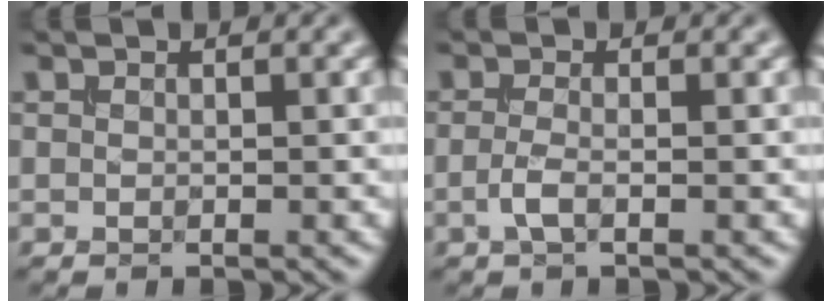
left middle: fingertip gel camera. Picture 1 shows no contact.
{"total": 1.6, "force": [-0.7, 0.4, 1.4], "torque": [-0.037, -0.001, -0.018]}